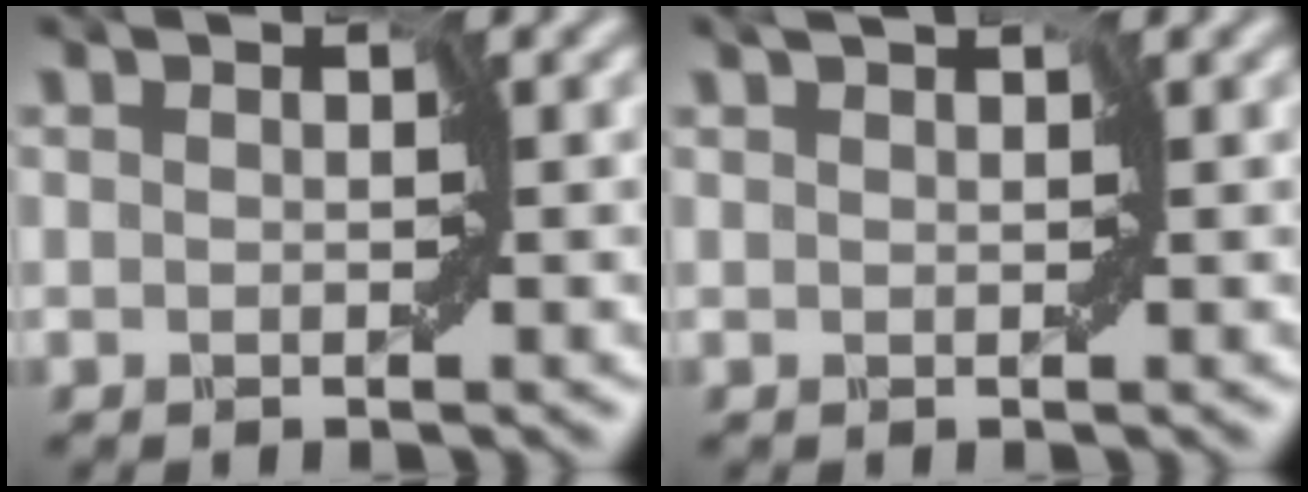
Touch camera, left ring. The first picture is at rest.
{"total": 1.7, "force": [1.1, 0.8, 1.0], "torque": [-0.011, 0.011, 0.001]}